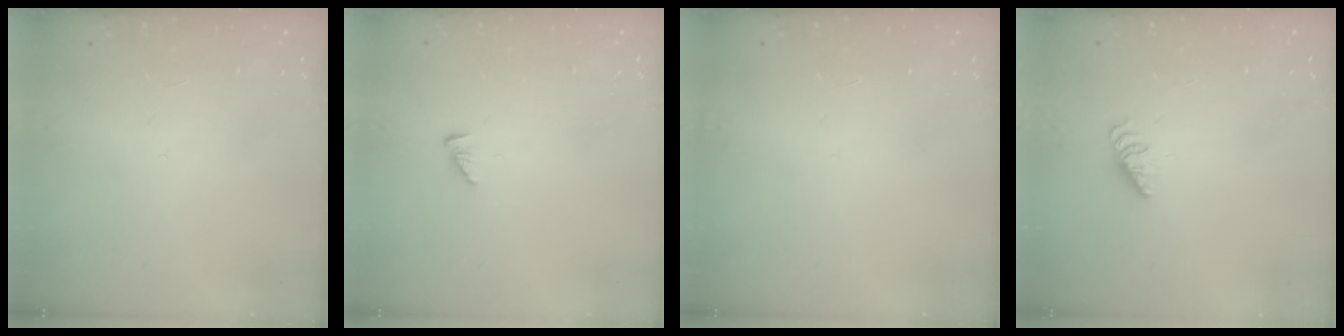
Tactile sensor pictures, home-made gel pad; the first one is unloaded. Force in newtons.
{"total": 1.7, "press": 1.7, "slide": 0.3}
{"total": 0.0}
{"total": 1.1, "press": 1.1, "slide": 0.3}